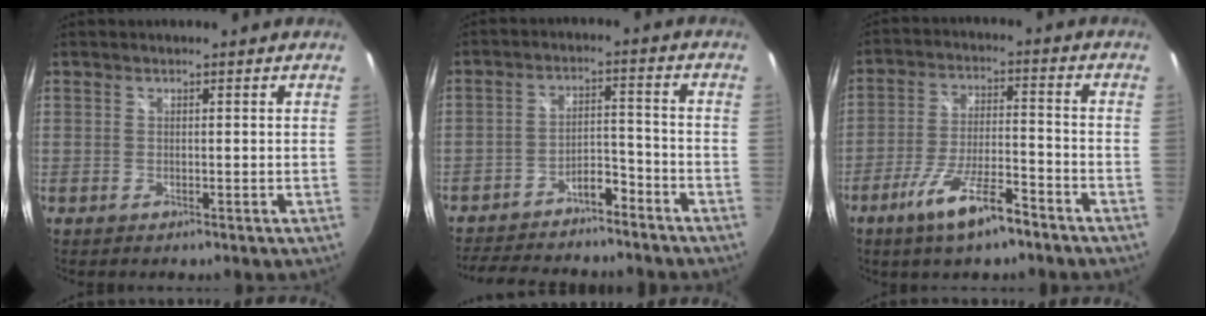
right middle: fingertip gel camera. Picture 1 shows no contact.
{"total": 13.6, "force": [-11.6, 4.2, 5.7], "torque": [-0.119, 0.029, -0.170]}
{"total": 11.0, "force": [-7.4, 2.4, 7.8], "torque": [-0.159, -0.008, -0.128]}